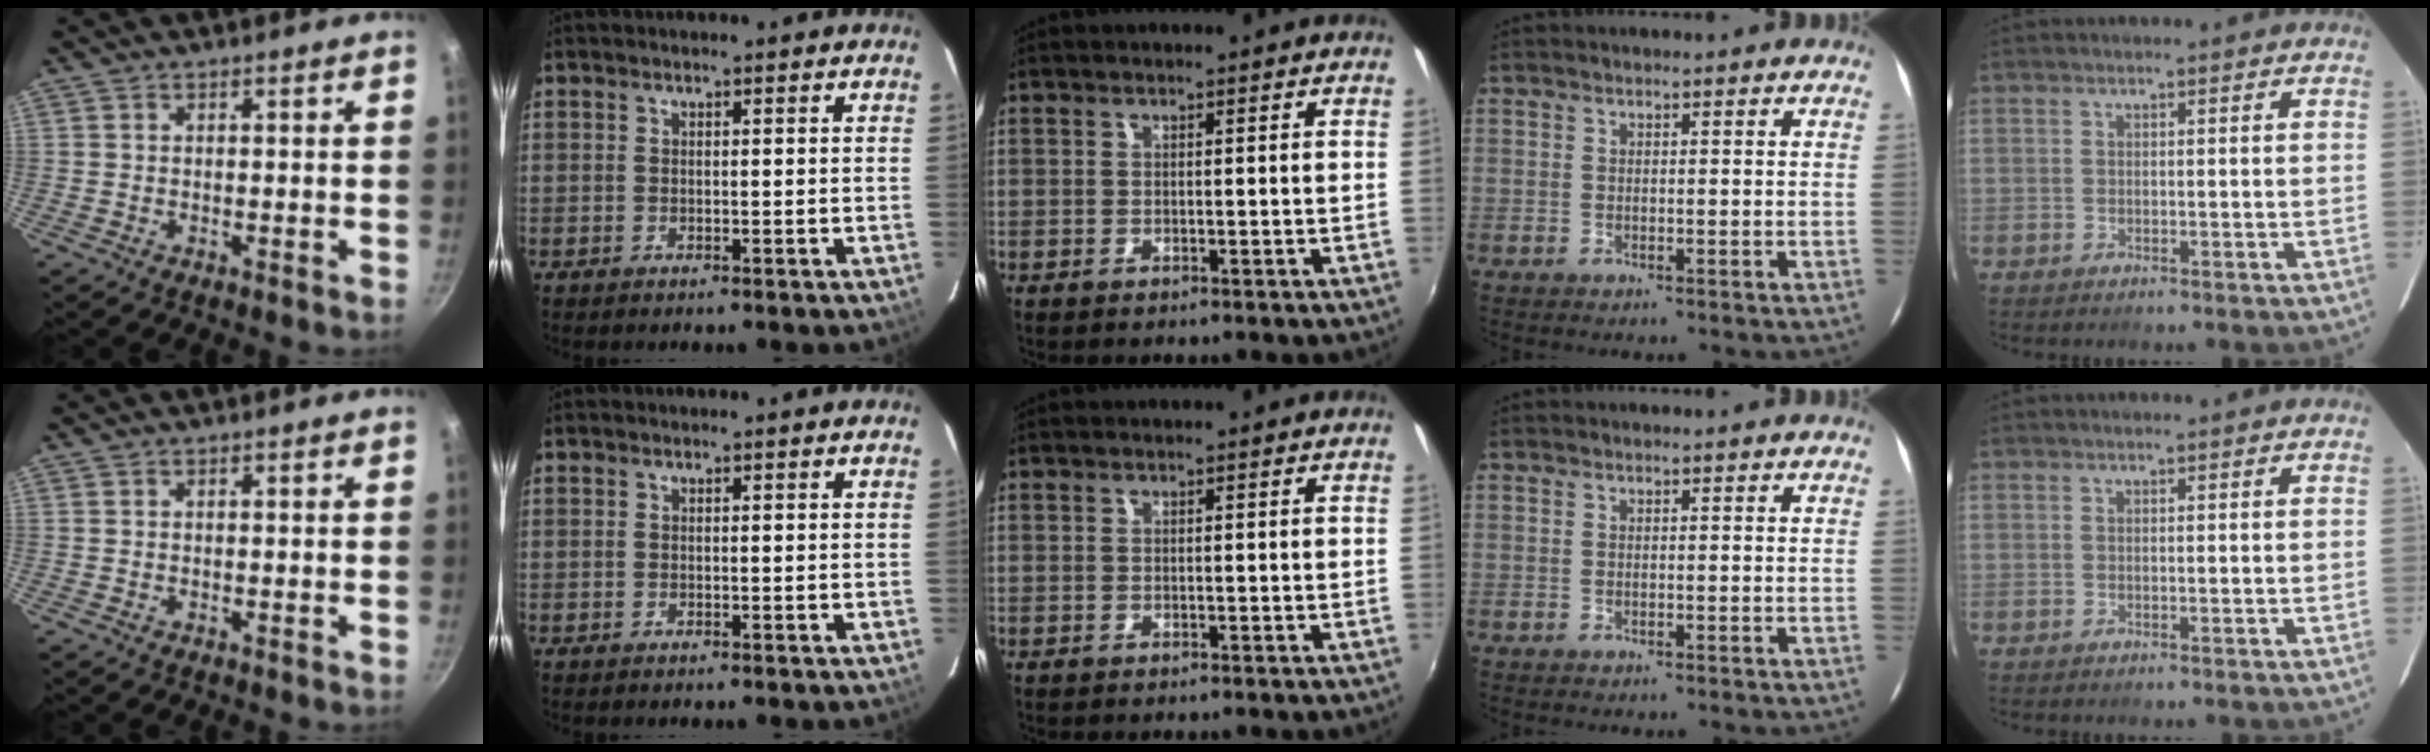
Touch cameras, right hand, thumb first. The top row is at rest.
{}